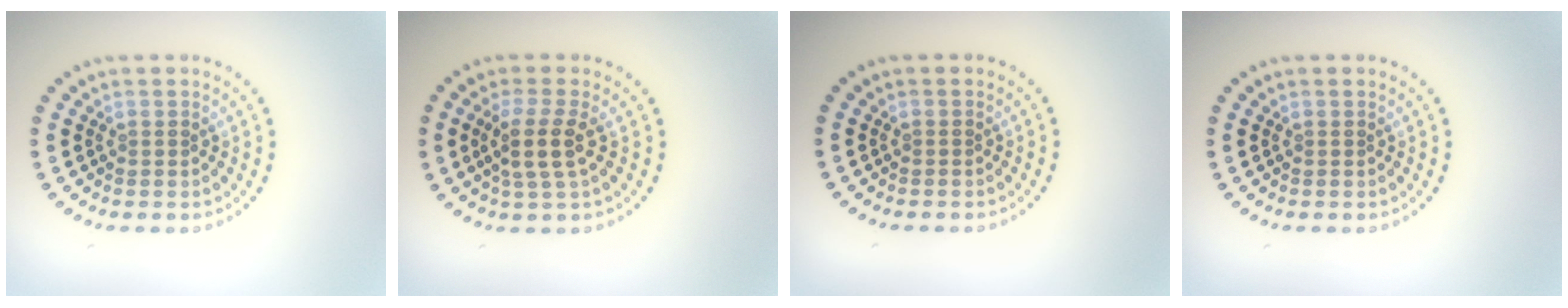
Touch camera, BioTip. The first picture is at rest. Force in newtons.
{"total": 3.0, "press": 2.5, "slide": 1.6}
{"total": 0.0}
{"total": 0.0}